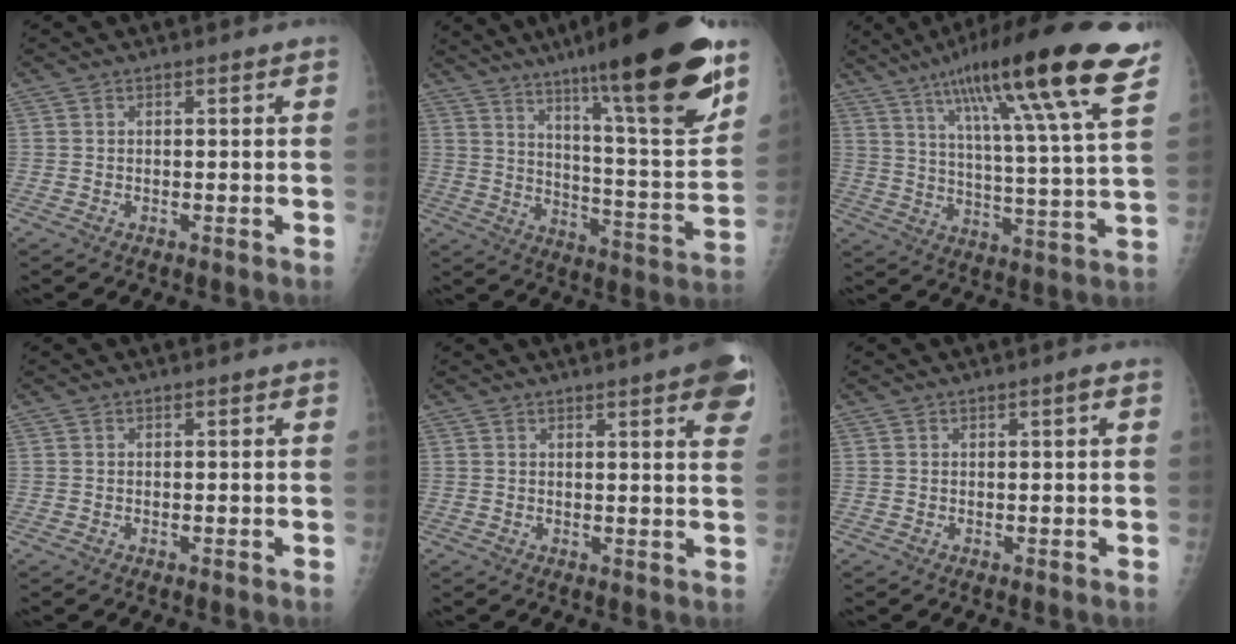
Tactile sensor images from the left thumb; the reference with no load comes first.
{"total": 25.4, "force": [15.8, 3.2, 19.6], "torque": [-0.272, -0.064, 0.248]}
{"total": 24.7, "force": [15.4, 2.0, 19.2], "torque": [-0.288, -0.044, 0.231]}
{"total": 0.0}
{"total": 9.3, "force": [5.0, 1.6, 7.7], "torque": [-0.074, -0.009, 0.051]}
{"total": 1.1, "force": [0.5, 0.2, 1.0], "torque": [-0.017, 0.001, 0.006]}